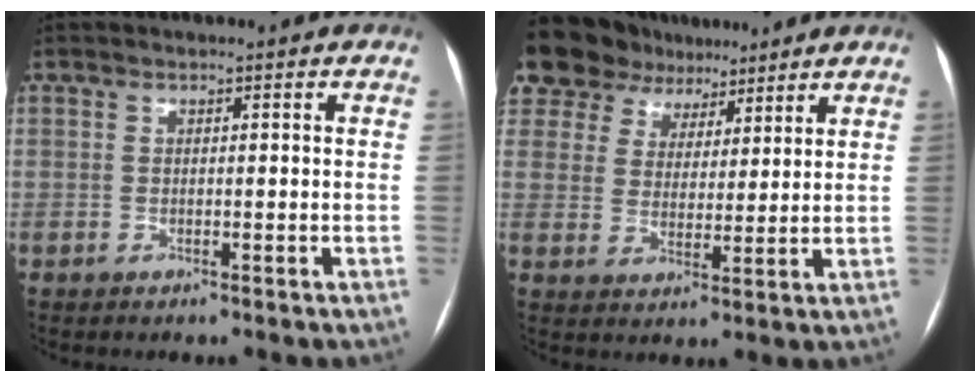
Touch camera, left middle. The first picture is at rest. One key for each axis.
{"total": 15.7, "fx": 11.8, "fy": 9.4, "fz": 4.2, "tx": -0.114, "ty": 0.041, "tz": 0.206}